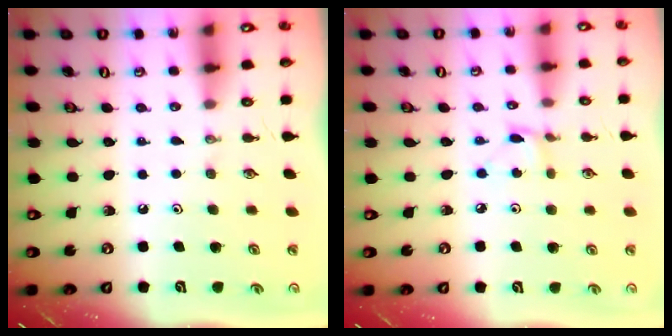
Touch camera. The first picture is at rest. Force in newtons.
{"total": 2.0, "press": 2.0, "slide": 0.2}